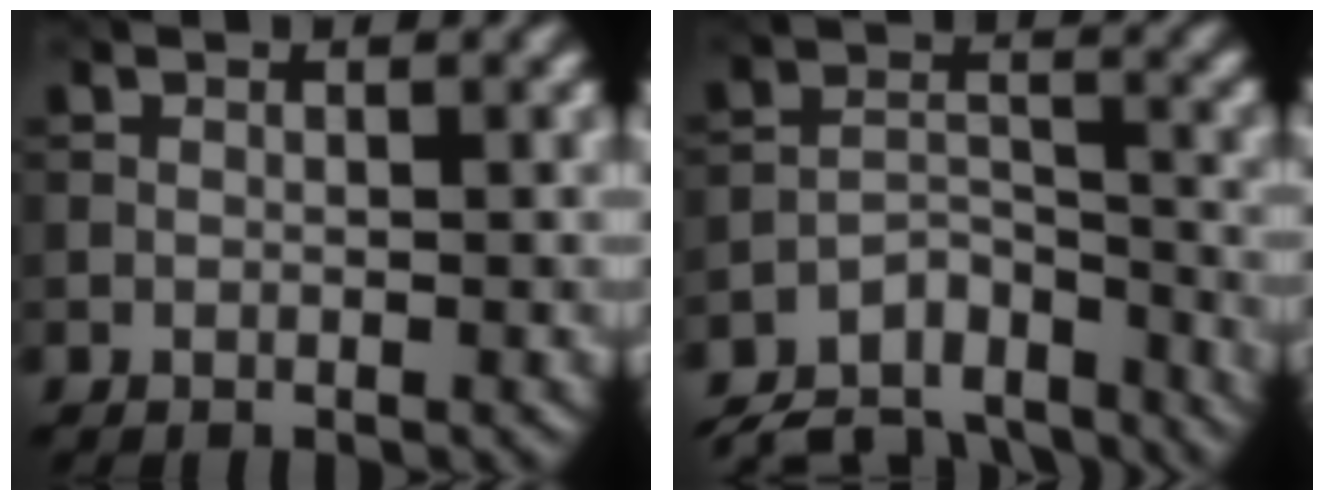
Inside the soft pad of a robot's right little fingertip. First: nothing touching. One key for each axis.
{"total": 10.5, "fx": -9.3, "fy": 3.7, "fz": 3.0, "tx": -0.046, "ty": -0.003, "tz": -0.138}